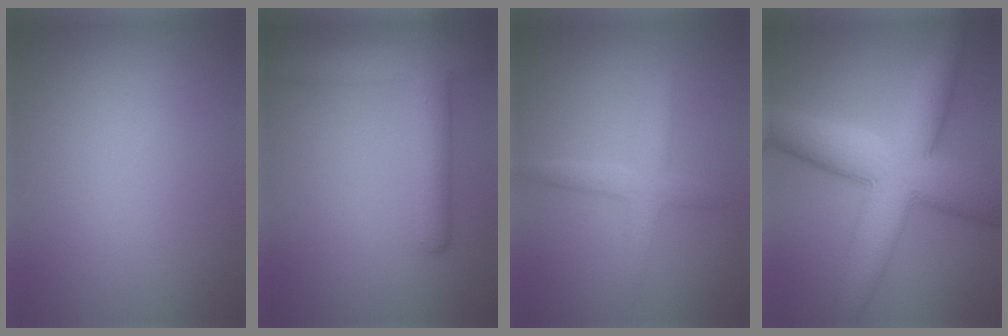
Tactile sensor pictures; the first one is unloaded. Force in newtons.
{"total": 4.7, "press": 4.7, "slide": 0.3}
{"total": 2.3, "press": 2.3, "slide": 0.0}
{"total": 10.2, "press": 10.2, "slide": 0.2}